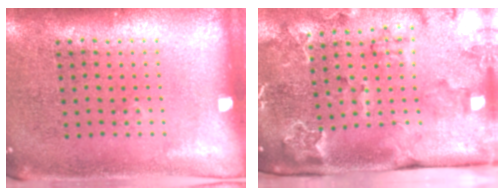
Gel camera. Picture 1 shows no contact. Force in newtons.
{"total": 2.5, "press": 2.4, "slide": 0.6}